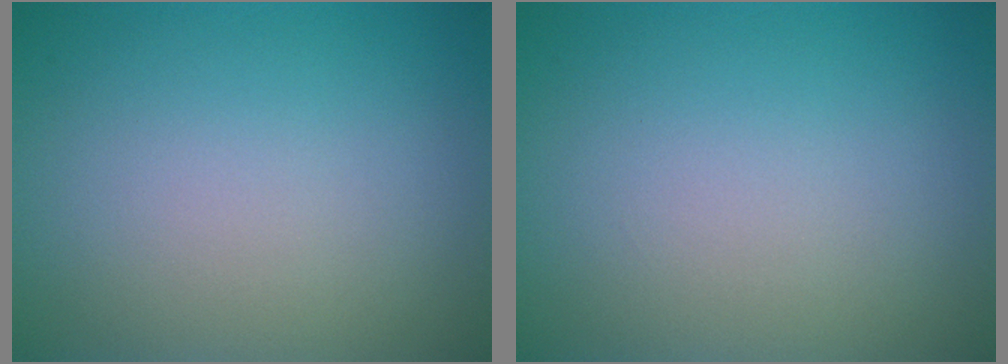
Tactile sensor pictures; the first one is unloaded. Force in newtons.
{"total": 0.0}